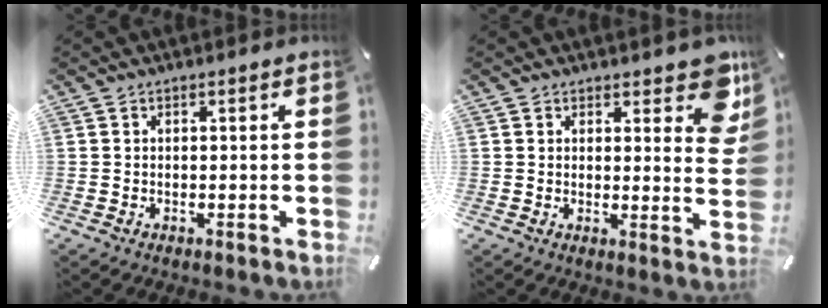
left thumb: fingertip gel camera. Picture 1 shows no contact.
{"total": 8.5, "force": [5.5, 3.7, 5.4], "torque": [-0.050, -0.036, 0.091]}